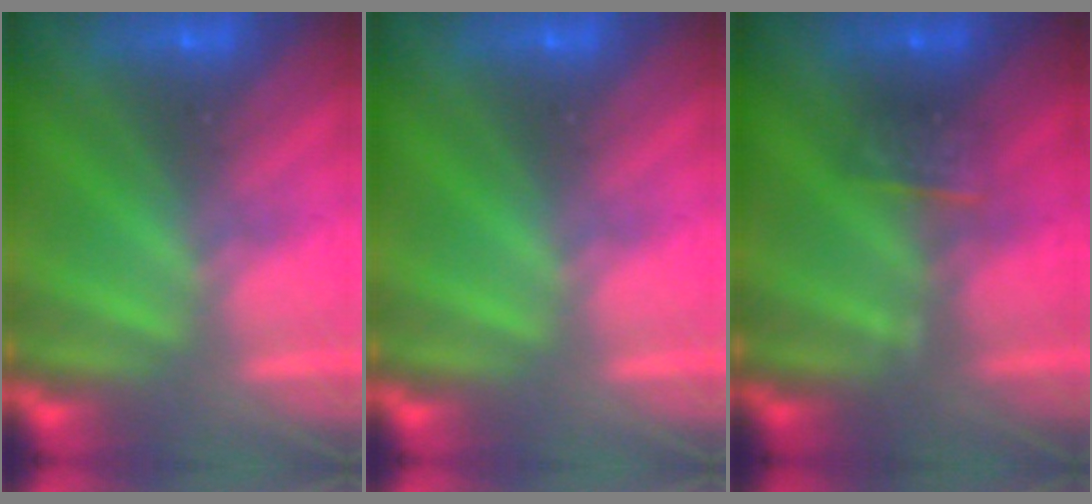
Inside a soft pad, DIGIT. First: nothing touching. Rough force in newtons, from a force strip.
{"total": 0.0}
{"total": 2.5}